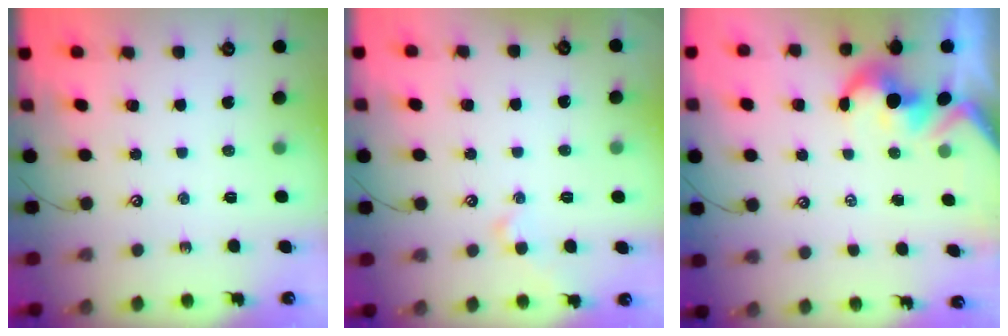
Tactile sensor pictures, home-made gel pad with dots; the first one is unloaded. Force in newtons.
{"total": 1.0, "press": 1.0, "slide": 0.1}
{"total": 1.7, "press": 1.4, "slide": 0.9}